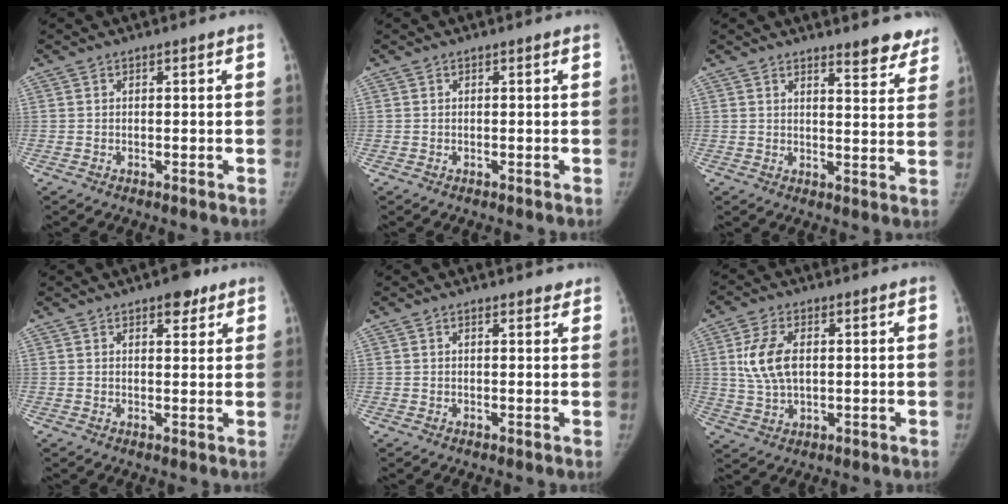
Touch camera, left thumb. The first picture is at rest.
{"total": 0.0}
{"total": 6.9, "force": [5.8, 1.8, 3.1], "torque": [-0.012, -0.042, 0.066]}
{"total": 4.7, "force": [3.0, 2.2, 2.8], "torque": [-0.019, -0.014, 0.039]}
{"total": 2.2, "force": [1.8, 0.8, 0.9], "torque": [0.000, -0.006, 0.020]}
{"total": 8.6, "force": [1.6, 4.9, 6.9], "torque": [-0.144, -0.004, 0.036]}